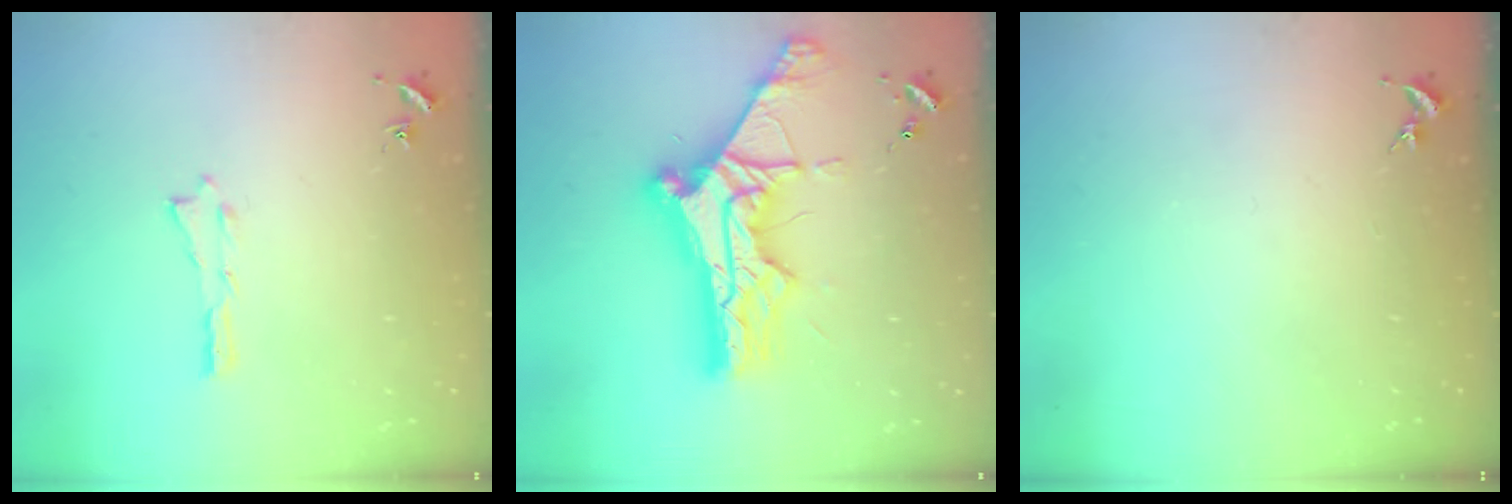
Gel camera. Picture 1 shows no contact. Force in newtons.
{"total": 14.3, "press": 14.3, "slide": 1.3}
{"total": 0.0}